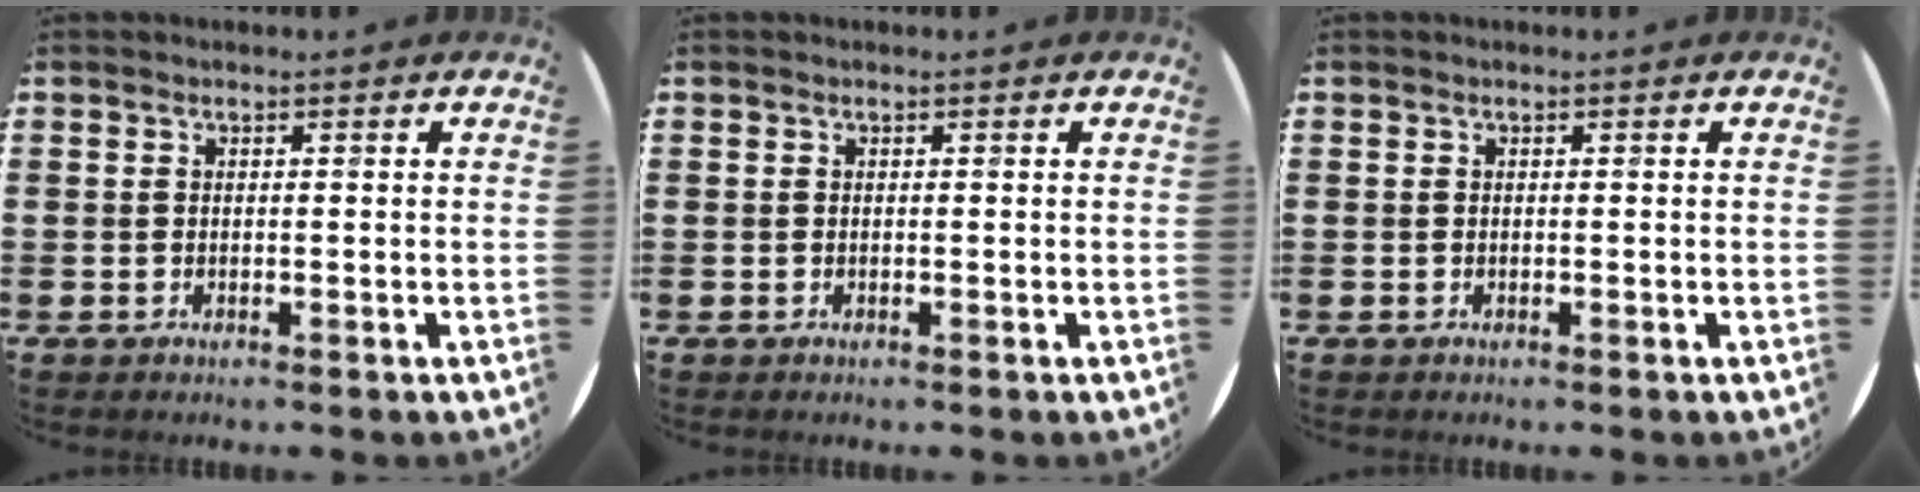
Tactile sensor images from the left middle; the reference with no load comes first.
{"total": 0.0}
{"total": 0.0}